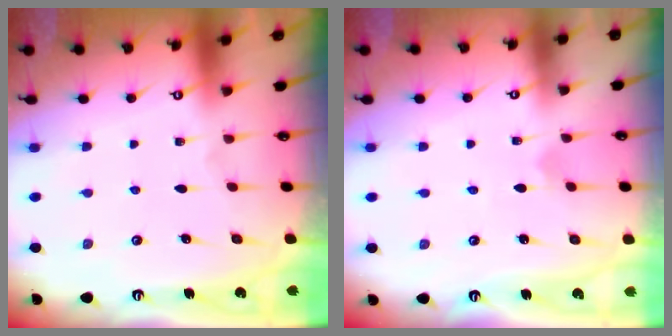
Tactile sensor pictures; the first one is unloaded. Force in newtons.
{"total": 2.4, "press": 2.4, "slide": 0.1}